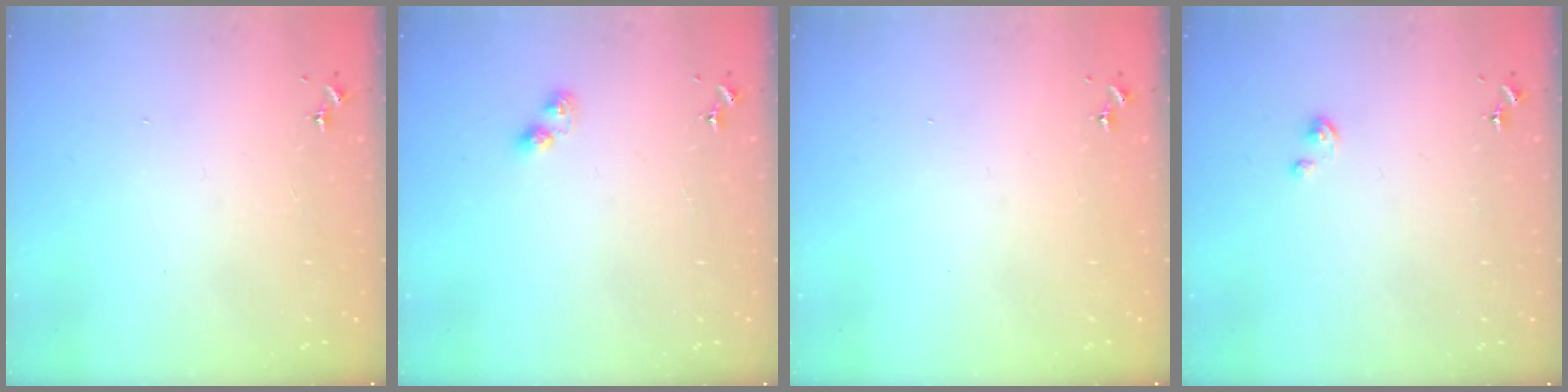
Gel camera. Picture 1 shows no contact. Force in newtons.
{"total": 2.8, "press": 2.8, "slide": 0.5}
{"total": 0.0}
{"total": 1.1, "press": 1.1, "slide": 0.2}